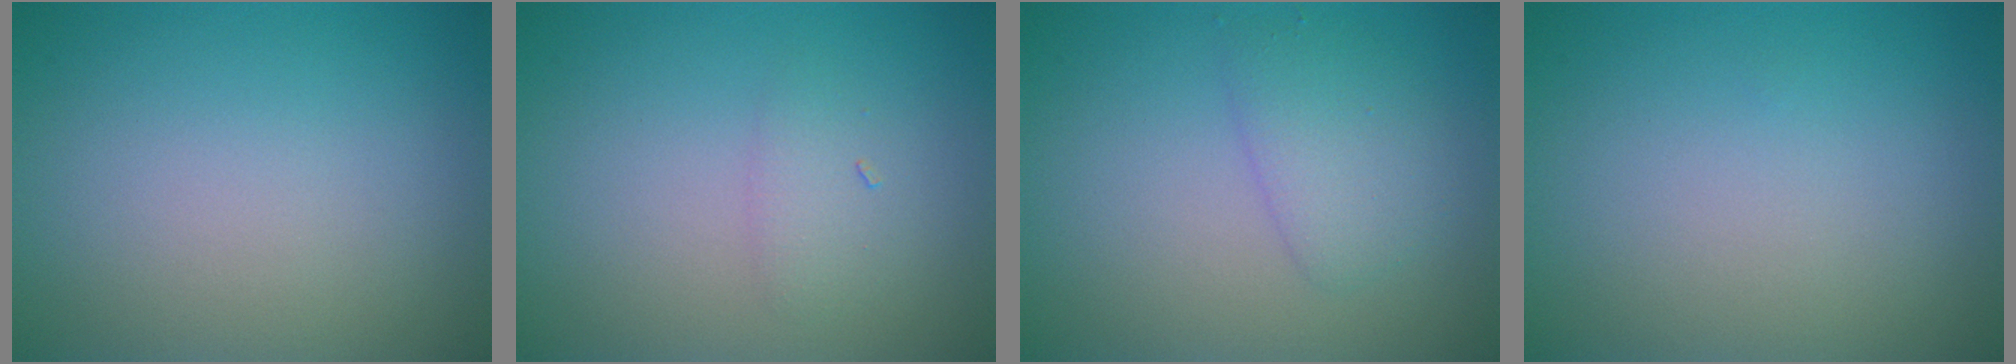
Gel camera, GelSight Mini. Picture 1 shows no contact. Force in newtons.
{"total": 1.3, "press": 1.3, "slide": 0.1}
{"total": 2.4, "press": 2.4, "slide": 0.1}
{"total": 0.0}